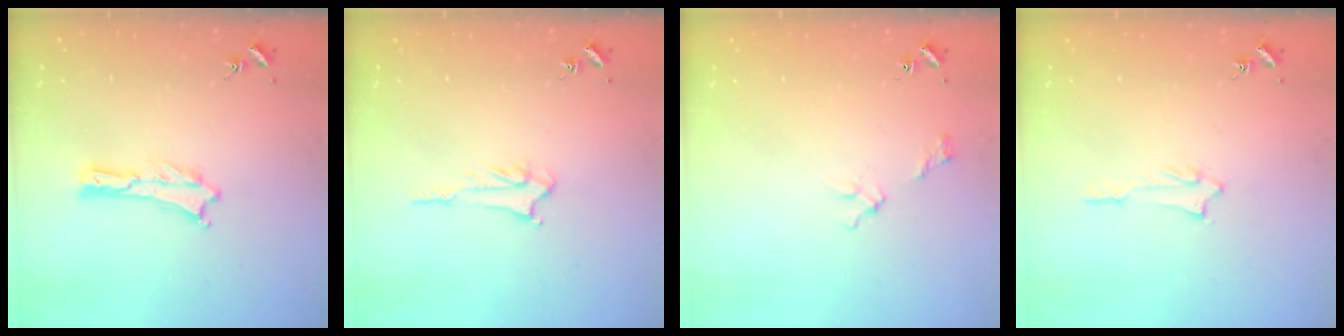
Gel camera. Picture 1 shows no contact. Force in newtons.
{"total": 3.0, "press": 3.0, "slide": 0.3}
{"total": 2.7, "press": 2.6, "slide": 0.3}
{"total": 1.2, "press": 1.2, "slide": 0.1}